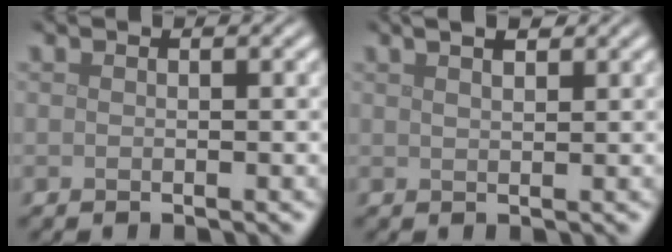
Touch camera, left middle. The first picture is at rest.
{"total": 3.2, "force": [2.2, 1.2, 1.9], "torque": [-0.020, 0.015, 0.014]}